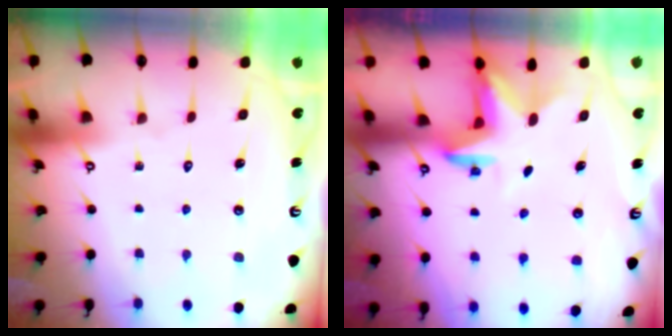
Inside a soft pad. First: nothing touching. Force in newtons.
{"total": 3.1, "press": 3.1, "slide": 0.1}